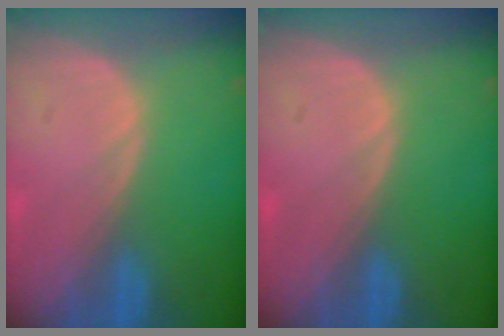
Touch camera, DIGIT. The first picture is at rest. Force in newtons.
{"total": 0.0}